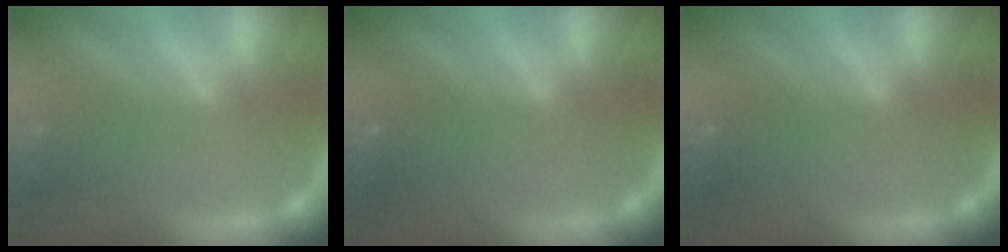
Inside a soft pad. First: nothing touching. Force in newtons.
{"total": 0.0}
{"total": 0.0}